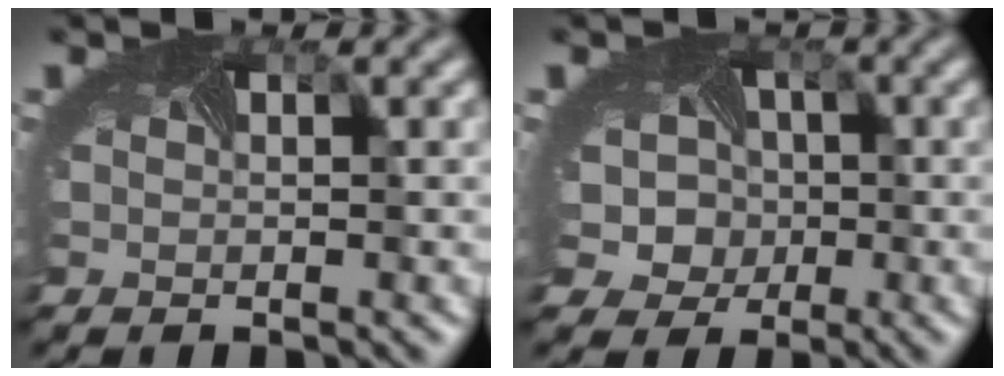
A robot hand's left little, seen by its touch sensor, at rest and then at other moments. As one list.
[{"total": 7.0, "force": [-0.5, 6.4, 3.0], "torque": [-0.048, 0.007, -0.038]}]